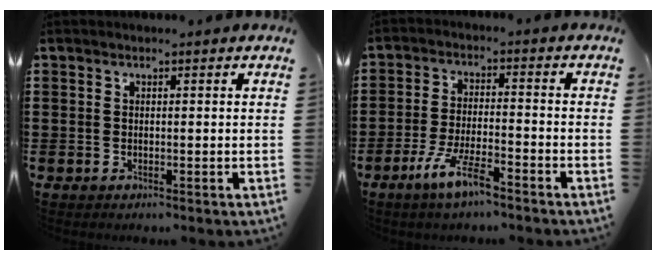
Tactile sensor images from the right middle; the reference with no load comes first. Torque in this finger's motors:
{"motor_torque": [1.57, -0.57, 0.41, 0.07]}